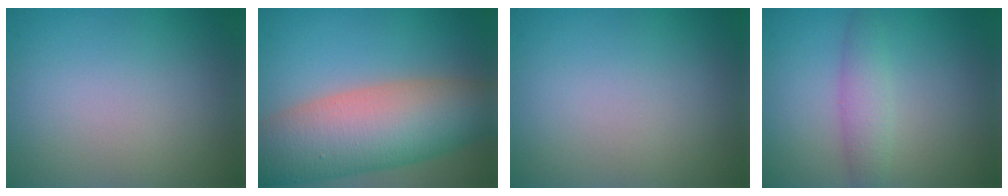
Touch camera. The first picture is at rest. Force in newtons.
{"total": 11.6, "press": 11.6, "slide": 0.5}
{"total": 0.0}
{"total": 2.5, "press": 2.5, "slide": 0.1}